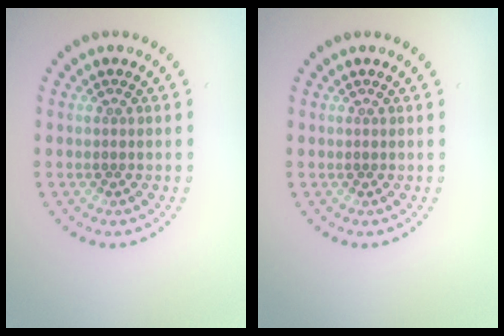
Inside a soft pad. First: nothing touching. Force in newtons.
{"total": 0.0}